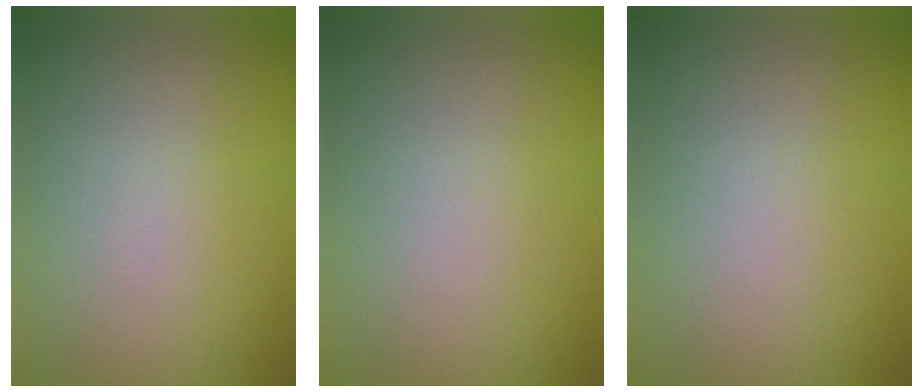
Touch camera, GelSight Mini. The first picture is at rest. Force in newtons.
{"total": 0.0}
{"total": 0.0}